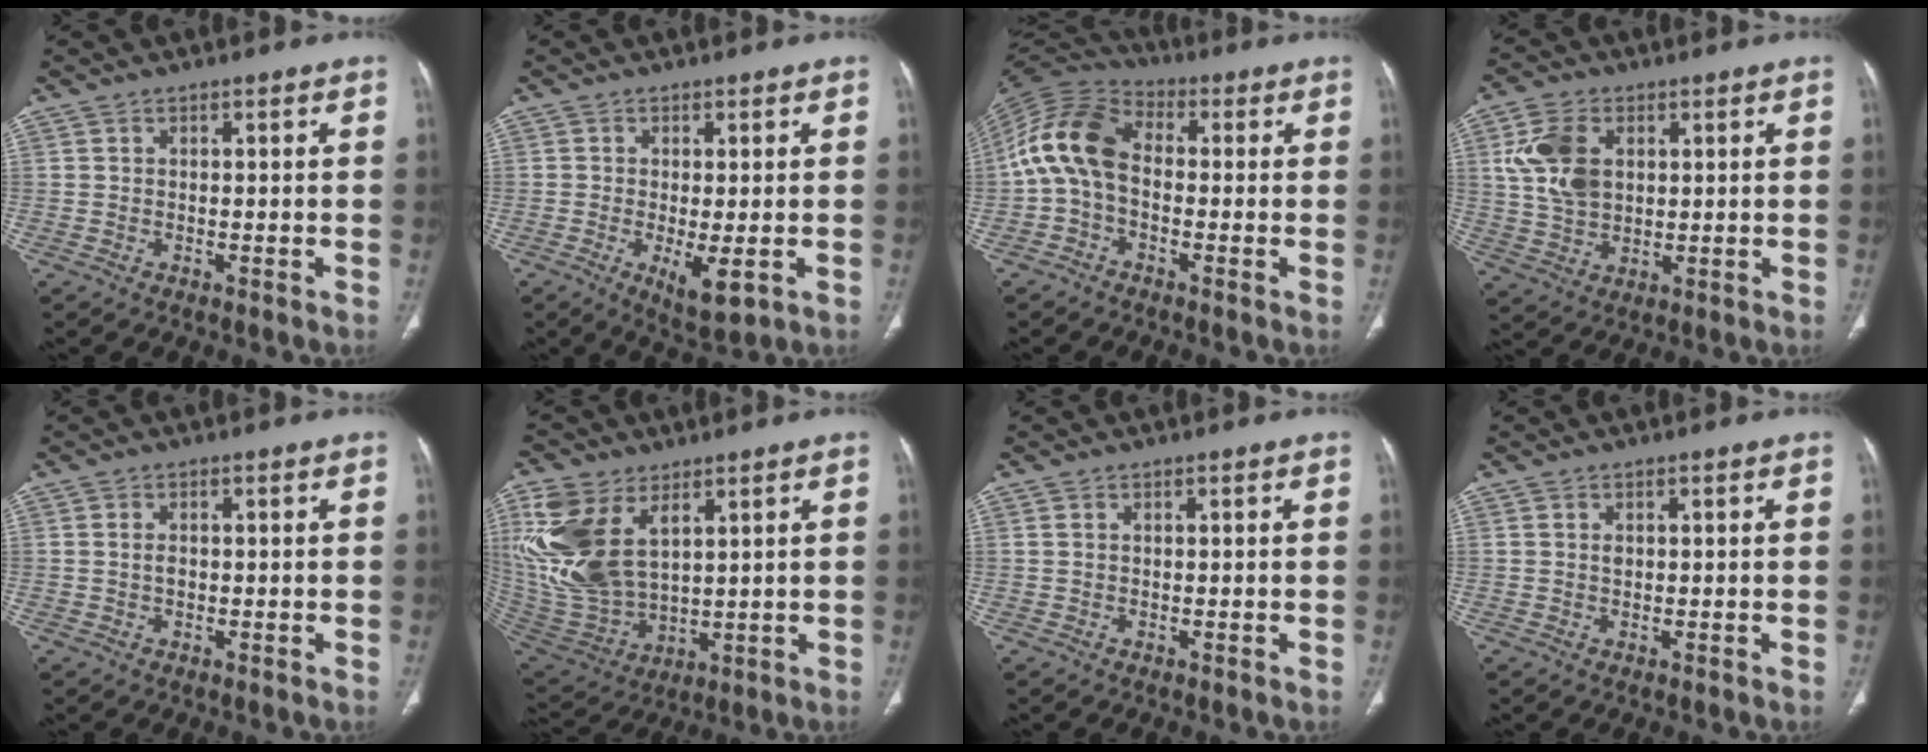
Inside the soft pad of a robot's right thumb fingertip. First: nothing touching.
{"total": 6.3, "force": [-1.7, 2.2, 5.7], "torque": [-0.098, -0.019, -0.021]}
{"total": 12.0, "force": [-0.6, 7.9, 9.0], "torque": [-0.175, 0.030, -0.027]}
{"total": 10.1, "force": [2.6, 6.8, 7.0], "torque": [-0.131, -0.003, 0.056]}
{"total": 1.5, "force": [0.1, 1.0, 1.1], "torque": [-0.021, 0.003, 0.003]}
{"total": 18.7, "force": [6.9, 11.0, 13.5], "torque": [-0.292, -0.027, 0.150]}
{"total": 0.5, "force": [0.2, 0.3, 0.4], "torque": [-0.009, 0.007, 0.006]}
{"total": 0.8, "force": [0.2, 0.6, 0.5], "torque": [-0.008, 0.001, 0.006]}